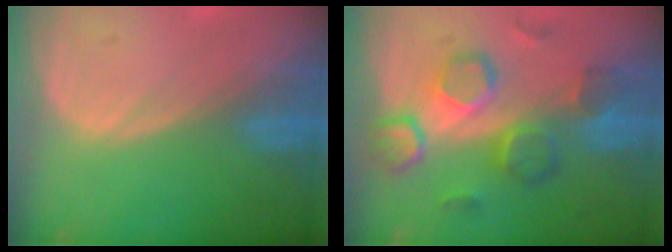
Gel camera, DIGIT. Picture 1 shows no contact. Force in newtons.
{"total": 8.4, "press": 8.3, "slide": 1.3}